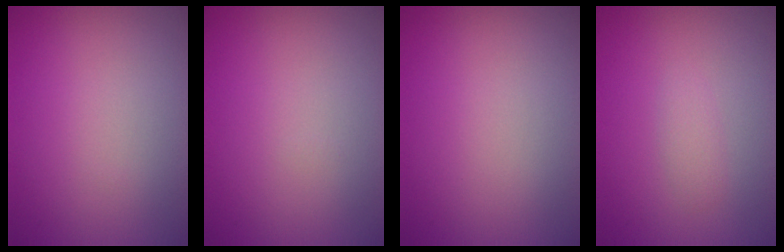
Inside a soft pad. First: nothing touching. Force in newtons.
{"total": 0.0}
{"total": 0.0}
{"total": 1.0, "press": 1.0, "slide": 0.0}